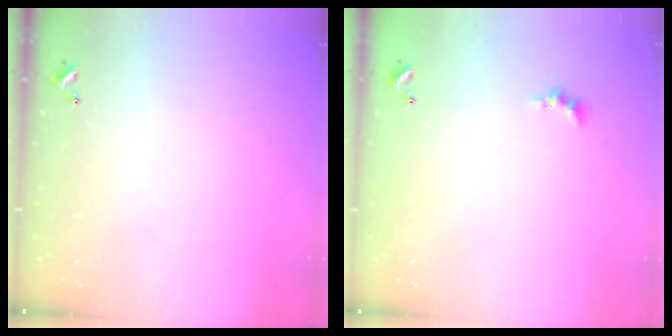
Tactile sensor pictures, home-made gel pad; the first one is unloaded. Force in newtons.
{"total": 0.6, "press": 0.4, "slide": 0.5}